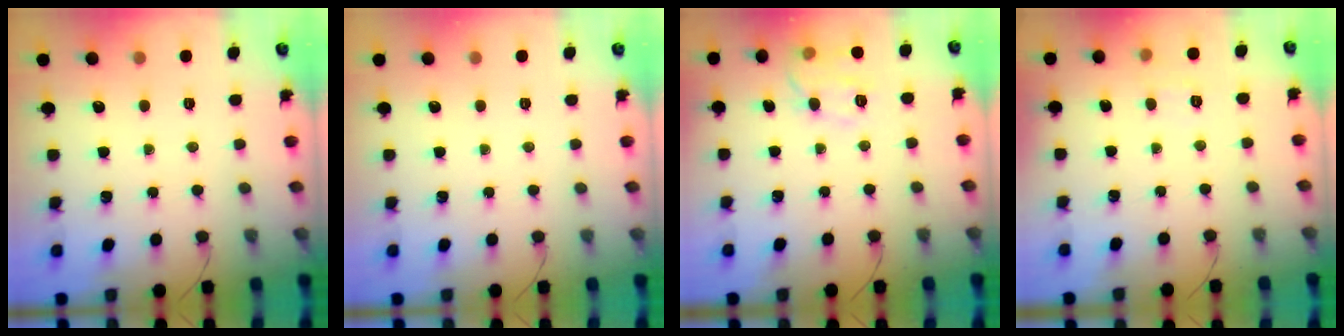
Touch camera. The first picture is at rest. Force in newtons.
{"total": 0.0}
{"total": 8.4, "press": 8.3, "slide": 1.0}
{"total": 5.5, "press": 5.2, "slide": 1.5}